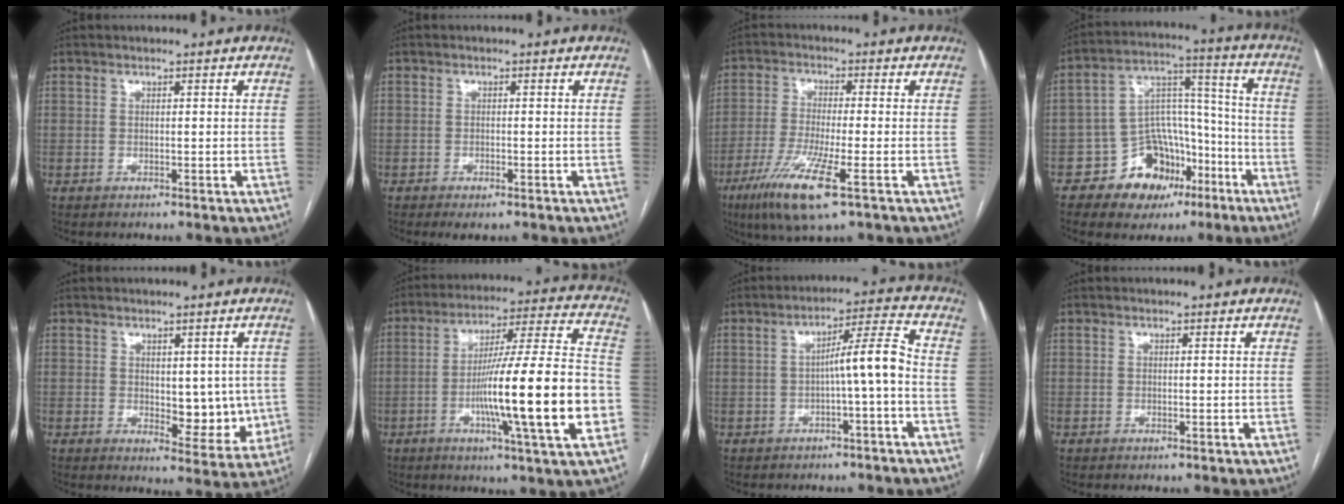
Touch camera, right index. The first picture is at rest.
{"total": 2.1, "force": [-1.4, 0.7, 1.4], "torque": [-0.023, -0.002, -0.014]}
{"total": 10.5, "force": [-5.3, 0.6, 9.0], "torque": [-0.183, -0.030, -0.096]}
{"total": 12.8, "force": [-6.9, 9.0, 5.9], "torque": [-0.081, 0.048, -0.104]}
{"total": 7.5, "force": [0.2, 3.8, 6.4], "torque": [-0.064, -0.009, 0.012]}
{"total": 21.5, "force": [-5.3, 0.1, 20.8], "torque": [-0.313, -0.002, -0.087]}
{"total": 6.7, "force": [-1.2, -0.3, 6.6], "torque": [-0.100, 0.021, -0.015]}
{"total": 0.0}